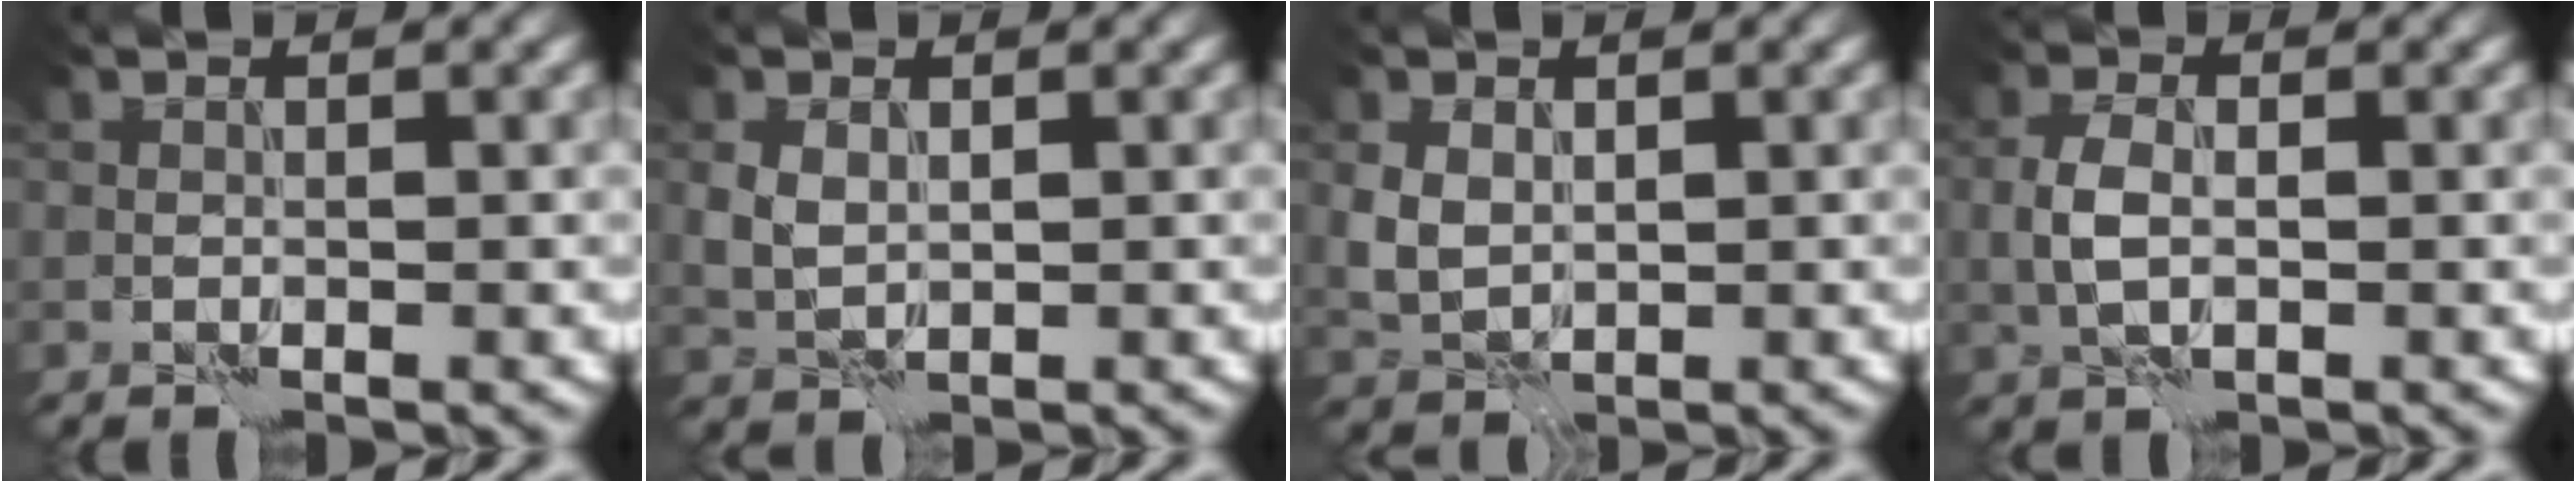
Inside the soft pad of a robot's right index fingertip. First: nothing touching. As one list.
[{"total": 1.7, "force": [0.5, 1.2, 1.0], "torque": [-0.029, 0.000, 0.014]}, {"total": 2.2, "force": [0.5, 1.7, 1.4], "torque": [-0.035, 0.000, 0.013]}, {"total": 2.3, "force": [-0.3, 1.3, 1.9], "torque": [-0.044, 0.002, -0.007]}]